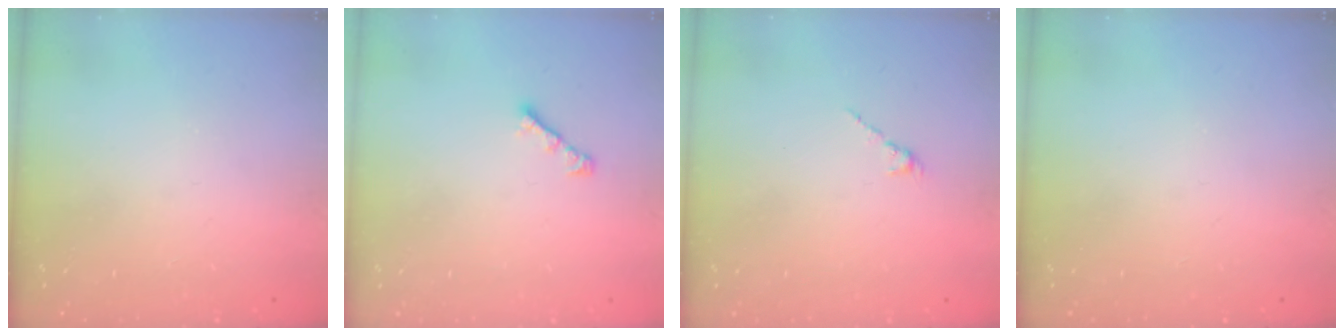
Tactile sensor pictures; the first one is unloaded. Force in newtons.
{"total": 3.0, "press": 2.9, "slide": 0.7}
{"total": 1.3, "press": 1.2, "slide": 0.5}
{"total": 0.0}